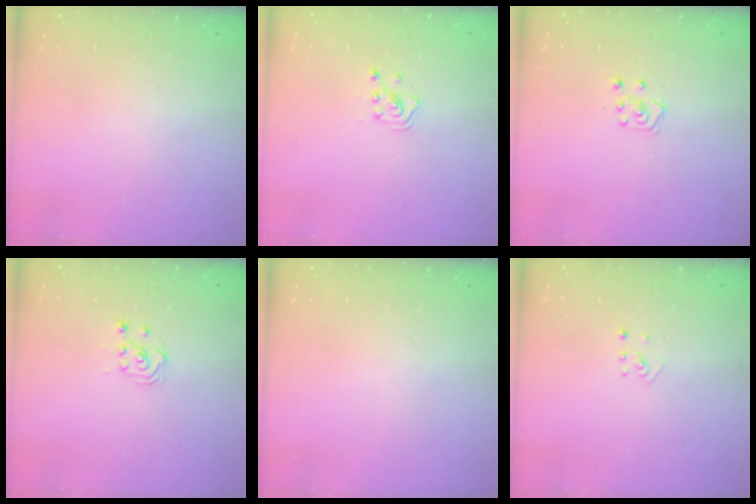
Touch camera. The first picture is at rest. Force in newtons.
{"total": 3.1, "press": 3.1, "slide": 0.3}
{"total": 4.8, "press": 4.8, "slide": 0.5}
{"total": 2.7, "press": 2.4, "slide": 1.3}
{"total": 0.0}
{"total": 2.5, "press": 2.4, "slide": 0.5}